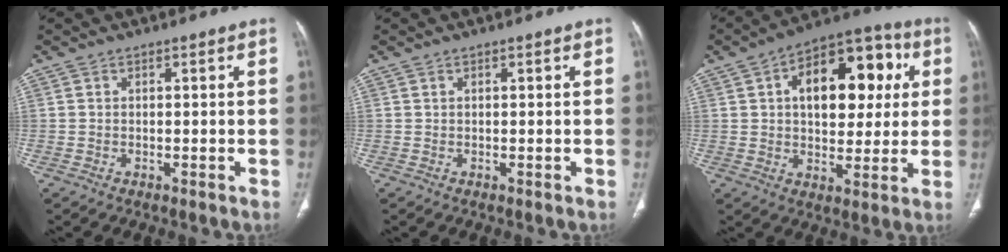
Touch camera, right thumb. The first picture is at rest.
{"total": 0.0}
{"total": 18.9, "force": [4.6, 10.9, 14.7], "torque": [-0.162, 0.020, 0.064]}